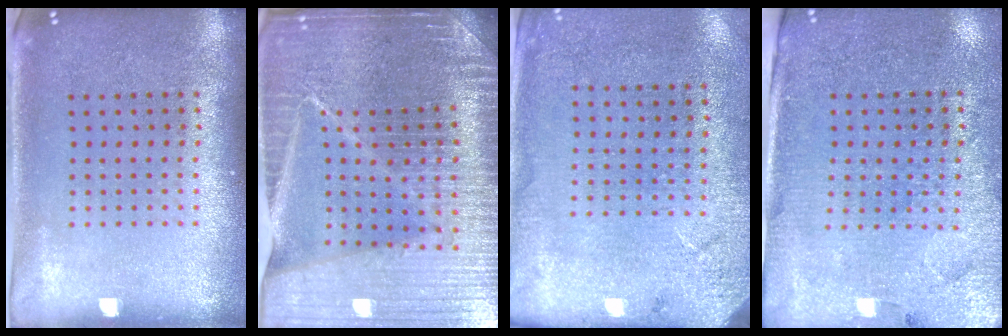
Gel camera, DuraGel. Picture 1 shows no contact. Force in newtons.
{"total": 5.5, "press": 5.0, "slide": 2.3}
{"total": 2.6, "press": 2.4, "slide": 1.1}
{"total": 3.1, "press": 2.9, "slide": 0.9}